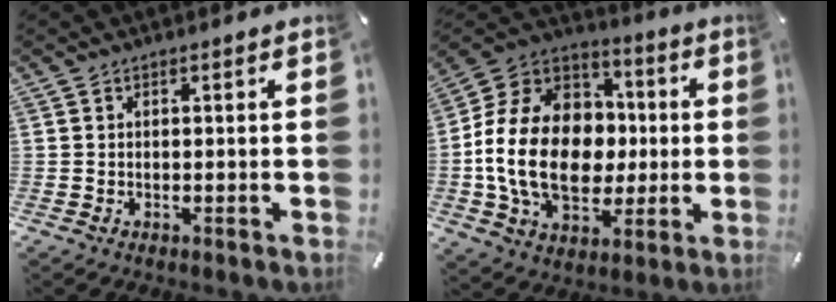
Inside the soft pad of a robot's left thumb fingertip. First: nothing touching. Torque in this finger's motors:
{"motor_torque": [1.50, 2.45, 2.77, 0.00, 0.32]}